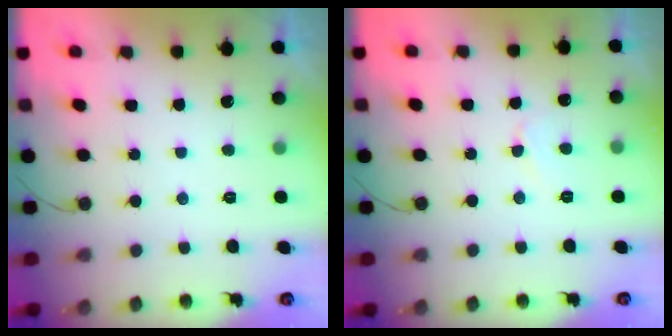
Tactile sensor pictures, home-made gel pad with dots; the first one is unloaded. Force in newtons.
{"total": 4.2, "press": 4.2, "slide": 0.4}